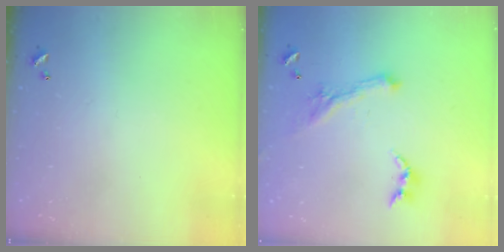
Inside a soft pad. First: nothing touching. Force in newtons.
{"total": 1.8, "press": 1.7, "slide": 0.4}